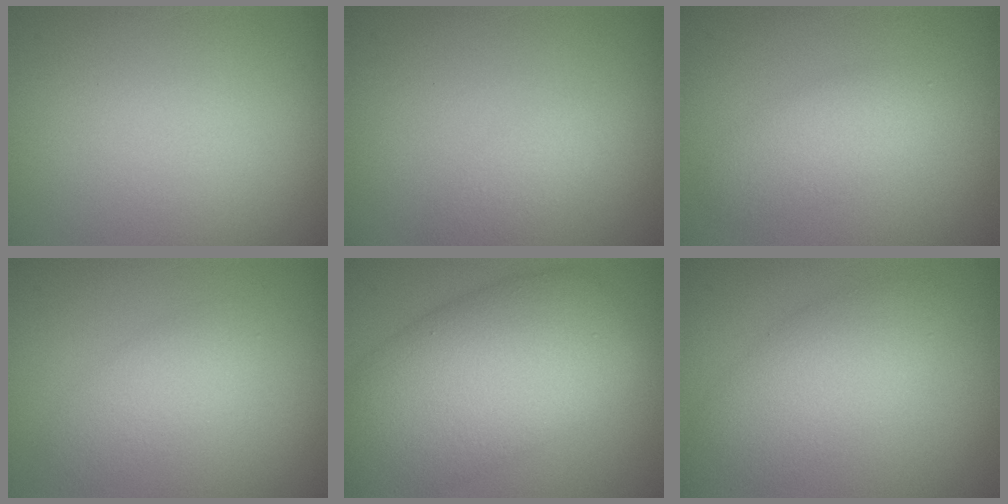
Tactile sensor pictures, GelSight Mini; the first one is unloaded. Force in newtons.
{"total": 1.5, "press": 1.5, "slide": 0.1}
{"total": 2.9, "press": 2.9, "slide": 0.0}
{"total": 2.7, "press": 2.7, "slide": 0.1}
{"total": 12.2, "press": 12.2, "slide": 0.2}
{"total": 5.0, "press": 5.0, "slide": 0.1}